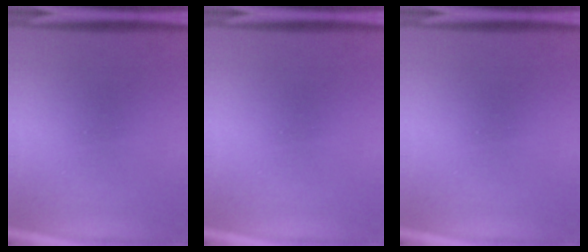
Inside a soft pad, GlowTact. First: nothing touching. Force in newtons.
{"total": 0.0}
{"total": 0.0}